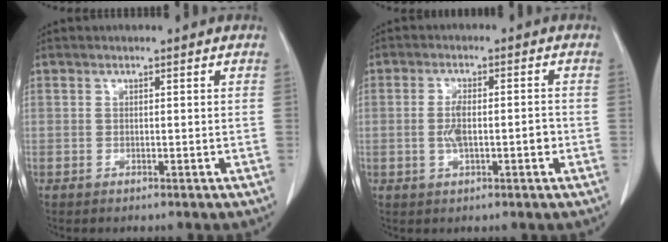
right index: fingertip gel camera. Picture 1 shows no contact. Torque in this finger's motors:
{"motor_torque": [0.56, -0.16, 0.31, 0.08]}